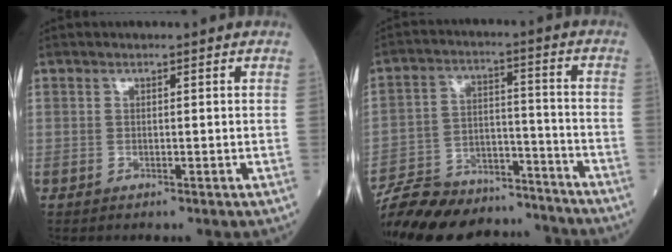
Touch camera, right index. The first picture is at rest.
{"total": 20.9, "force": [-19.2, 5.3, 6.3], "torque": [-0.147, 0.005, -0.292]}